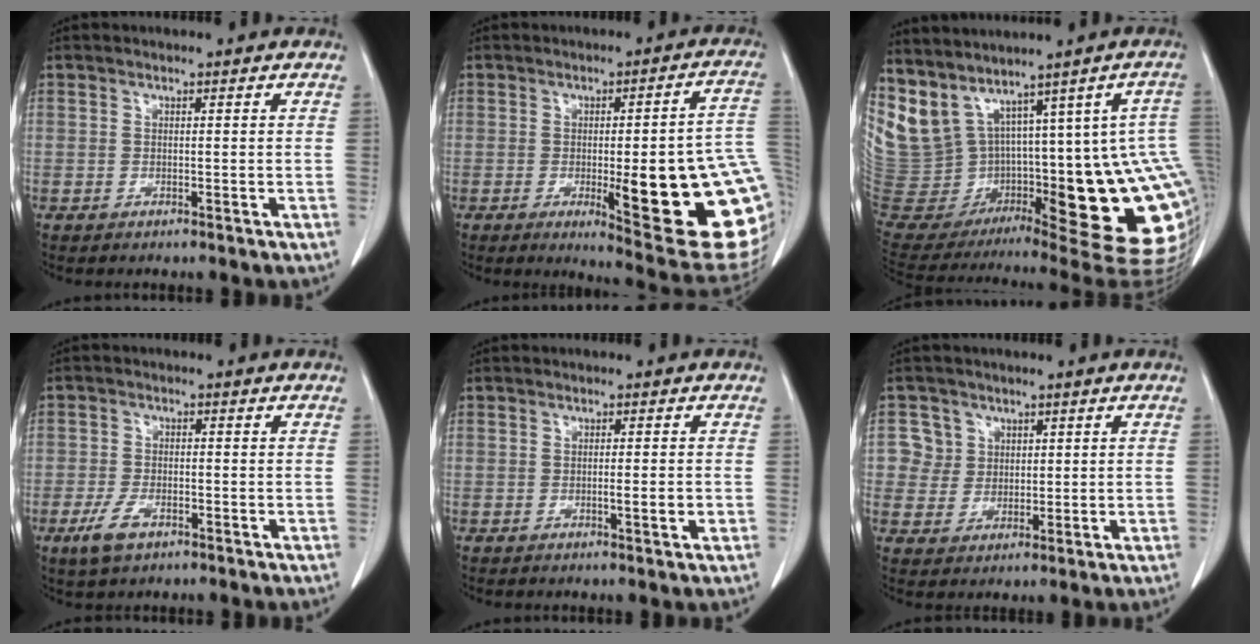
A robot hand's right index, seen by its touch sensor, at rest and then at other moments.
{"total": 22.4, "force": [-3.7, 3.3, 21.9], "torque": [-0.190, -0.007, -0.037]}
{"total": 24.4, "force": [2.3, 6.0, 23.5], "torque": [-0.297, 0.006, 0.076]}
{"total": 4.3, "force": [-2.3, 2.2, 2.9], "torque": [-0.064, -0.003, -0.041]}
{"total": 2.2, "force": [-0.5, 0.1, 2.2], "torque": [-0.035, -0.003, -0.007]}
{"total": 4.9, "force": [1.6, 4.6, 0.0], "torque": [0.009, 0.010, 0.033]}